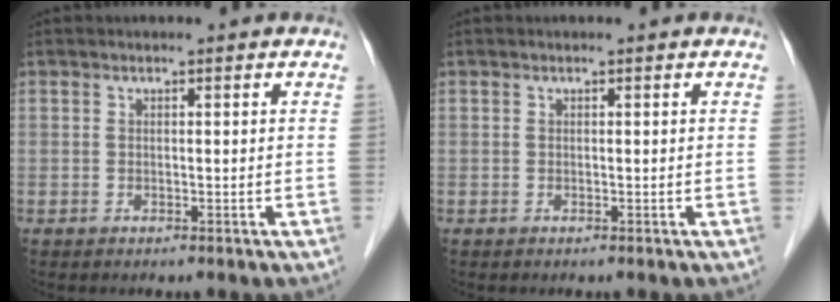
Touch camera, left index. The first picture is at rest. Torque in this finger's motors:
{"motor_torque": [0.00, 0.00, 0.00, 0.00]}